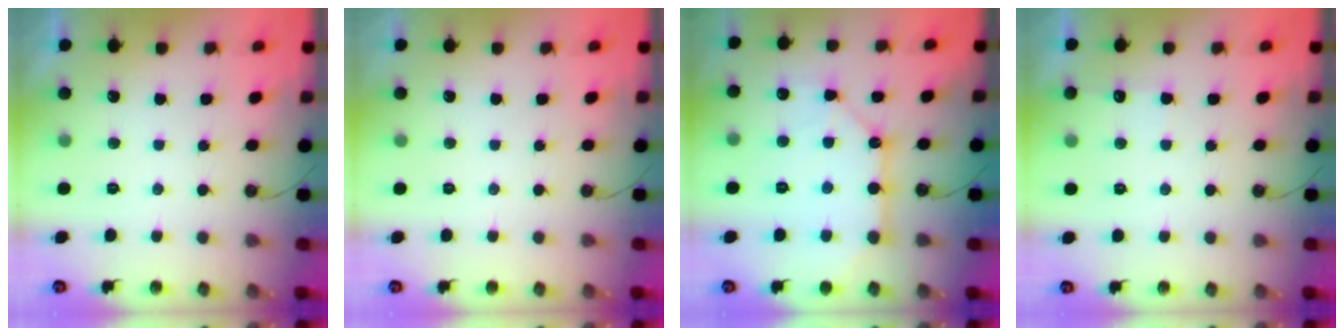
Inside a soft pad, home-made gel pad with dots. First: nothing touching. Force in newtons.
{"total": 0.0}
{"total": 12.0, "press": 11.9, "slide": 1.1}
{"total": 5.1, "press": 5.0, "slide": 0.5}